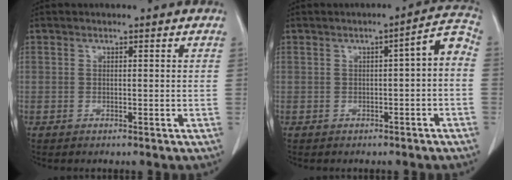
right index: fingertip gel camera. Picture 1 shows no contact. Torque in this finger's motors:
{"motor_torque": [0.47, -0.13, 0.17, 0.05]}